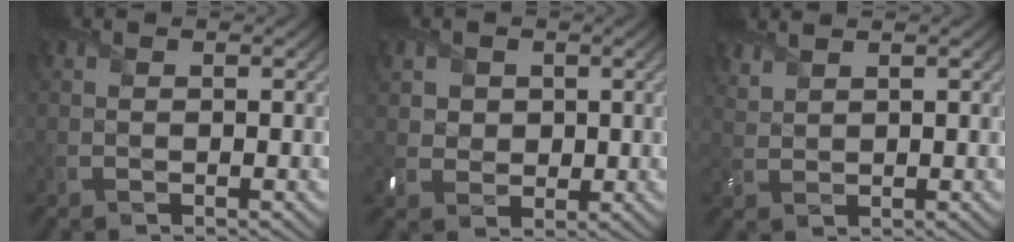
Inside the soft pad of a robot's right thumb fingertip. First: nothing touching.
{"total": 3.0, "force": [1.0, 2.7, 0.8], "torque": [-0.032, -0.008, 0.019]}
{"total": 2.1, "force": [2.0, 0.3, 0.5], "torque": [-0.021, 0.004, 0.046]}